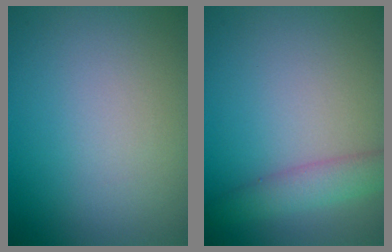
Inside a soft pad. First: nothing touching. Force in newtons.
{"total": 2.9, "press": 2.9, "slide": 0.1}